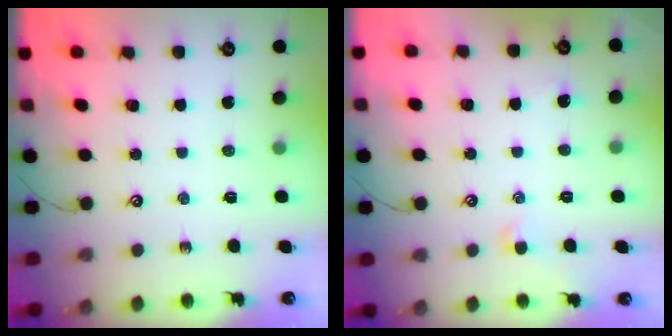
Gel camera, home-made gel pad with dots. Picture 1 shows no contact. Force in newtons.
{"total": 1.0, "press": 0.9, "slide": 0.6}